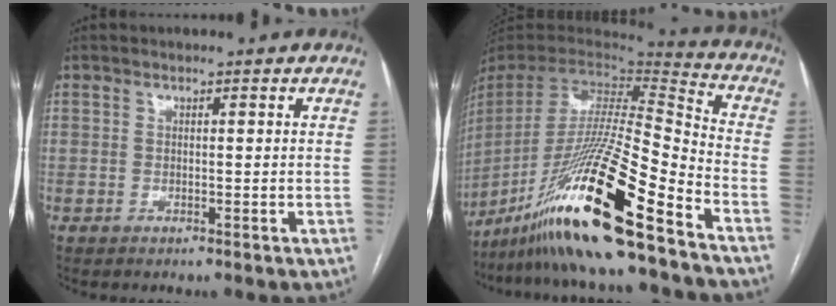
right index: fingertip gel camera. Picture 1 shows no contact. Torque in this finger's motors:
{"motor_torque": [1.25, -0.89, 0.87, 0.21]}